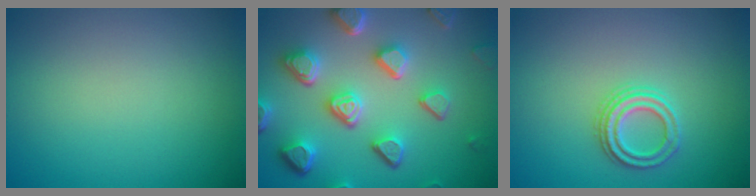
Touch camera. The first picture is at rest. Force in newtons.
{"total": 7.4, "press": 5.6, "slide": 4.8}
{"total": 2.3, "press": 2.2, "slide": 0.5}